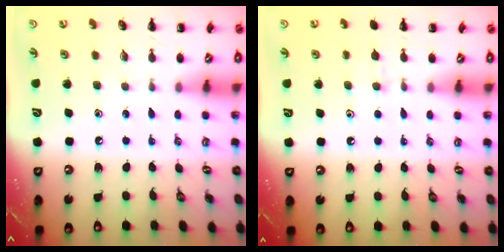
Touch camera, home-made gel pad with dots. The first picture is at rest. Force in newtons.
{"total": 5.6, "press": 5.4, "slide": 1.6}